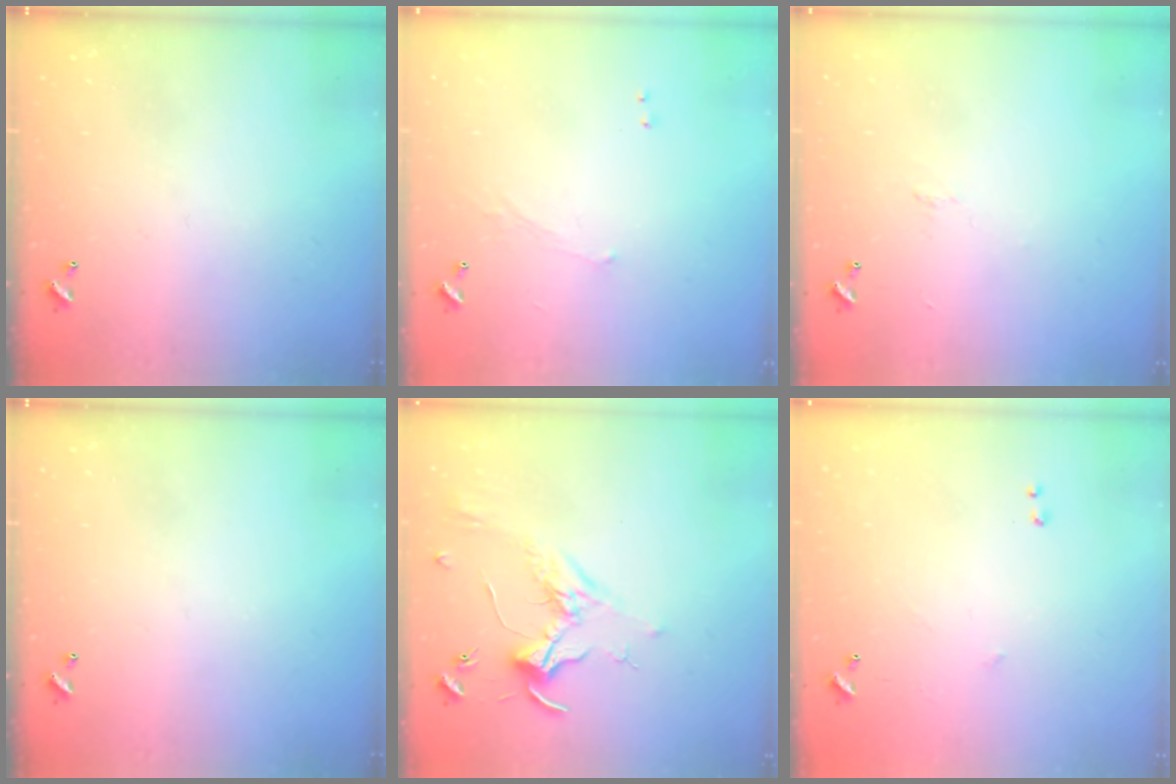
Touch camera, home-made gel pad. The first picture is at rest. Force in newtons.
{"total": 0.6, "press": 0.2, "slide": 0.5}
{"total": 0.6, "press": 0.4, "slide": 0.5}
{"total": 0.0}
{"total": 1.7, "press": 1.6, "slide": 0.7}
{"total": 6.4, "press": 6.3, "slide": 0.8}